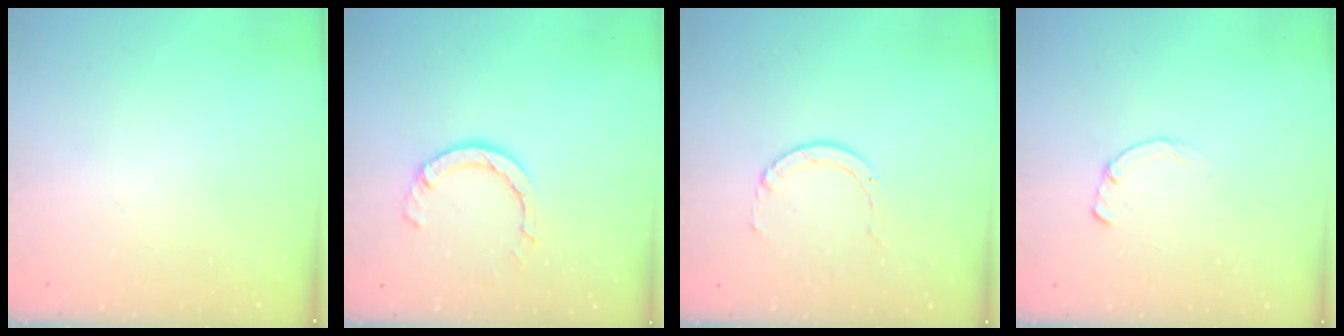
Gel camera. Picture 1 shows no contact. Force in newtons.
{"total": 5.5, "press": 5.5, "slide": 0.6}
{"total": 2.9, "press": 2.9, "slide": 0.4}
{"total": 1.7, "press": 1.7, "slide": 0.2}